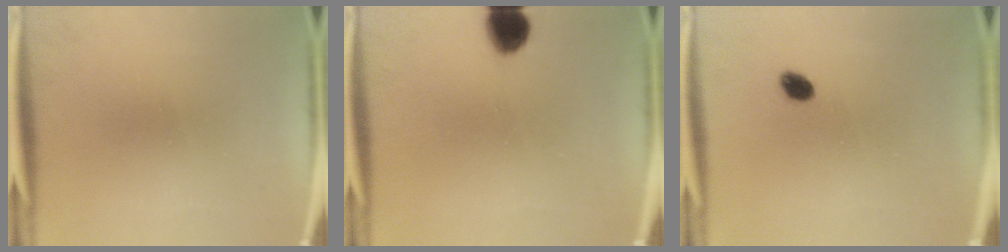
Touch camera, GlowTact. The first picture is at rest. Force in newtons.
{"total": 6.9}
{"total": 2.4}